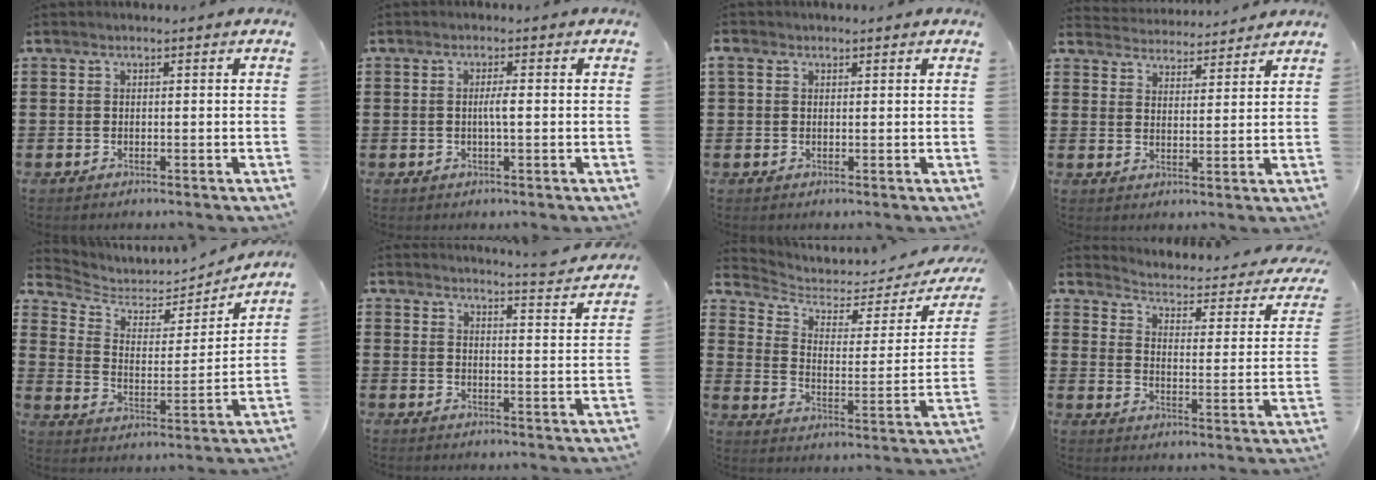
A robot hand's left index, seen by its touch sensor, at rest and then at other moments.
{"total": 2.2, "force": [0.1, 0.0, 2.2], "torque": [-0.042, -0.005, 0.001]}
{"total": 1.4, "force": [0.7, 1.0, 0.8], "torque": [-0.021, 0.005, 0.013]}
{"total": 4.0, "force": [4.0, 0.1, -0.2], "torque": [-0.019, -0.029, 0.069]}
{"total": 4.7, "force": [4.2, 2.0, 0.9], "torque": [-0.046, -0.029, 0.070]}
{"total": 4.1, "force": [3.8, -1.0, 0.8], "torque": [-0.026, -0.039, 0.062]}
{"total": 3.9, "force": [3.3, 1.5, 1.4], "torque": [-0.051, -0.028, 0.055]}
{"total": 1.8, "force": [1.4, 0.2, 1.2], "torque": [-0.039, -0.028, 0.012]}